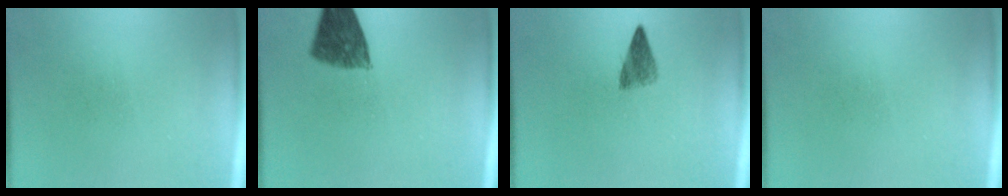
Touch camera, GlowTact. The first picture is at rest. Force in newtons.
{"total": 8.3}
{"total": 2.8}
{"total": 0.0}